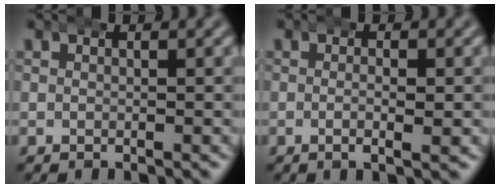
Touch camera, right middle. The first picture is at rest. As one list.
[{"total": 2.2, "force": [-0.7, 0.3, 2.1], "torque": [-0.033, 0.001, -0.016]}]